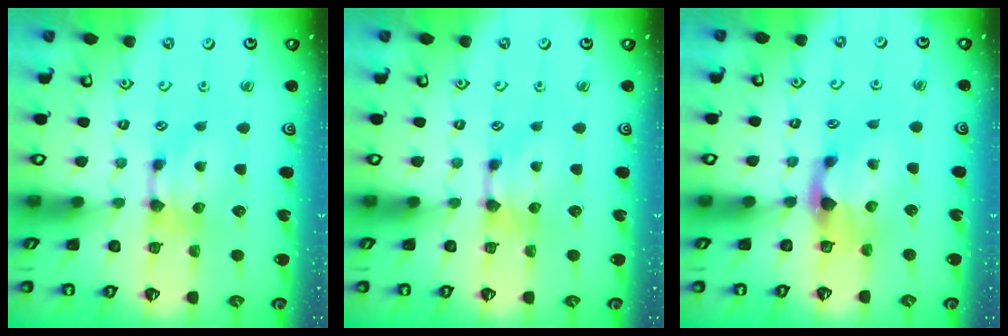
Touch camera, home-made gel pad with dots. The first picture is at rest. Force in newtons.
{"total": 0.0}
{"total": 2.2, "press": 1.7, "slide": 1.4}